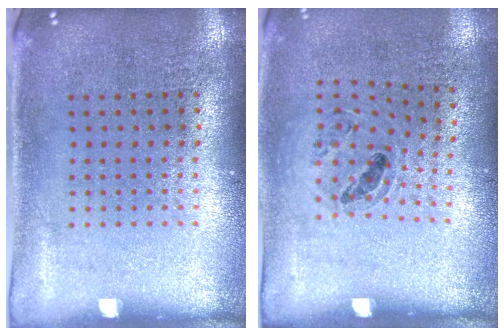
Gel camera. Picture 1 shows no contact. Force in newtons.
{"total": 1.0, "press": 0.9, "slide": 0.4}